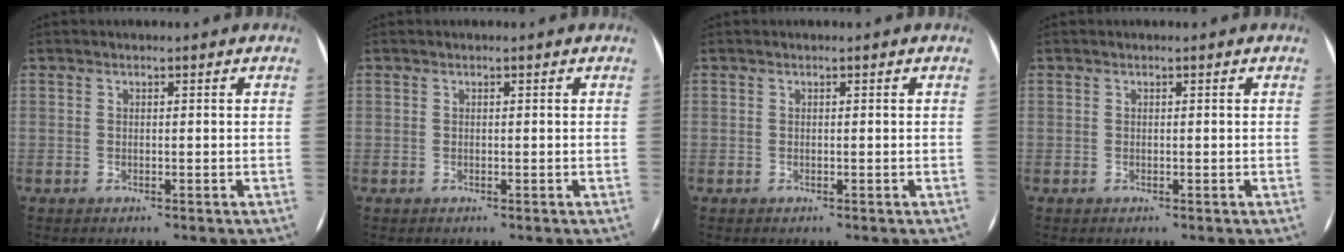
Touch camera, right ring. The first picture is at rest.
{"total": 0.0}
{"total": 0.0}
{"total": 0.0}